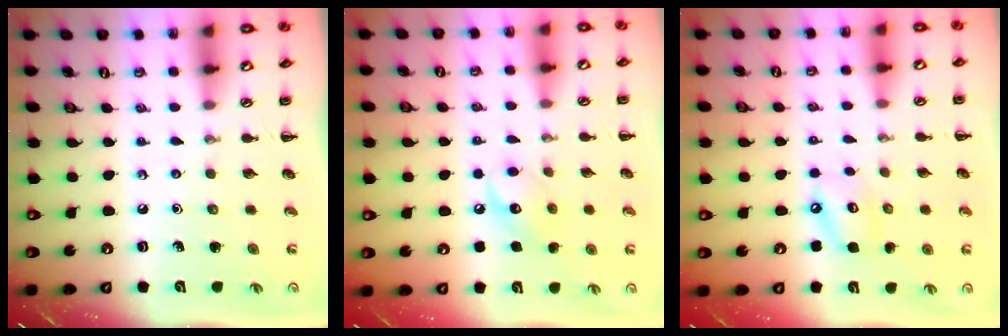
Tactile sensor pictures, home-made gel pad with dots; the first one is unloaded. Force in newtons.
{"total": 8.8, "press": 8.8, "slide": 0.4}
{"total": 6.4, "press": 6.4, "slide": 0.7}